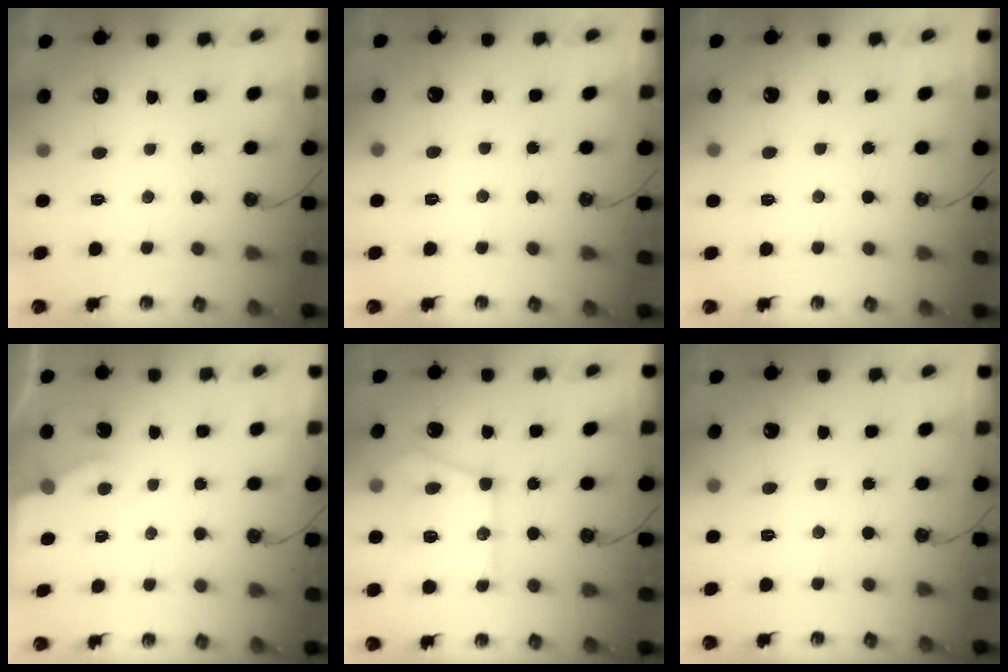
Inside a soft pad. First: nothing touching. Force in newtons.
{"total": 5.5, "press": 5.5, "slide": 0.8}
{"total": 2.2, "press": 2.2, "slide": 0.3}
{"total": 2.4, "press": 2.4, "slide": 0.3}
{"total": 17.5, "press": 17.4, "slide": 1.8}
{"total": 5.5, "press": 5.5, "slide": 0.8}